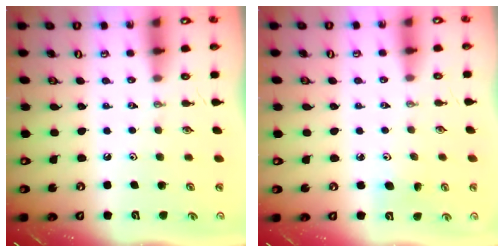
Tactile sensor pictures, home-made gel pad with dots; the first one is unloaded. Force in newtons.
{"total": 5.0, "press": 4.9, "slide": 0.6}